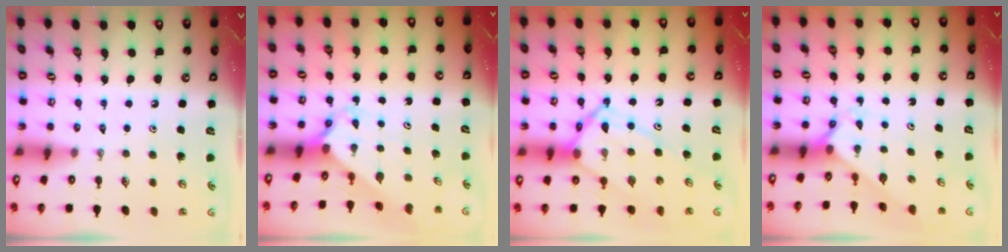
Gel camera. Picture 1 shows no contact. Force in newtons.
{"total": 2.4, "press": 2.4, "slide": 0.2}
{"total": 13.4, "press": 13.4, "slide": 1.3}
{"total": 2.3, "press": 2.3, "slide": 0.2}